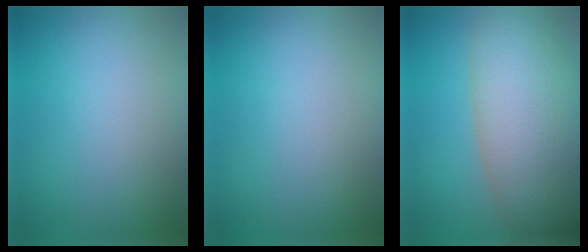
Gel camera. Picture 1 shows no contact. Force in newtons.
{"total": 0.0}
{"total": 11.8, "press": 11.8, "slide": 0.7}